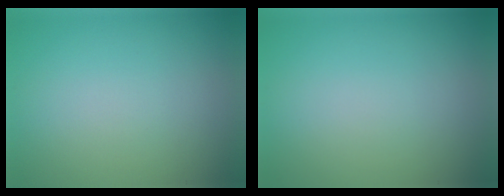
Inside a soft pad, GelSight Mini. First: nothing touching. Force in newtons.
{"total": 0.0}